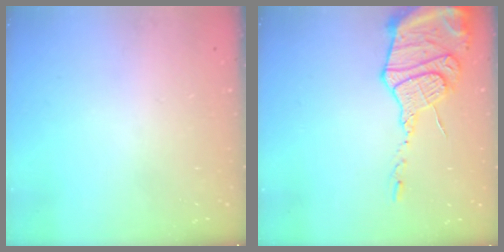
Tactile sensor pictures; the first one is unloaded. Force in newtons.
{"total": 16.4, "press": 16.3, "slide": 1.7}